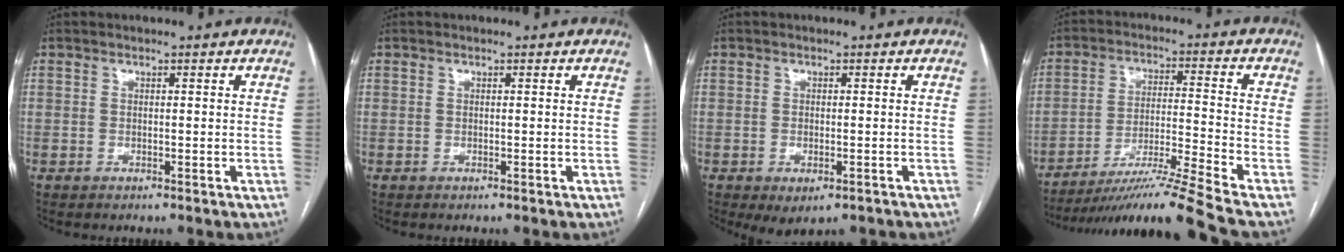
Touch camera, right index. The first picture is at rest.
{"total": 0.0}
{"total": 4.0, "force": [-2.4, 1.8, 2.7], "torque": [-0.034, -0.007, -0.027]}
{"total": 14.4, "force": [-12.4, -4.1, 6.2], "torque": [-0.101, -0.010, -0.209]}